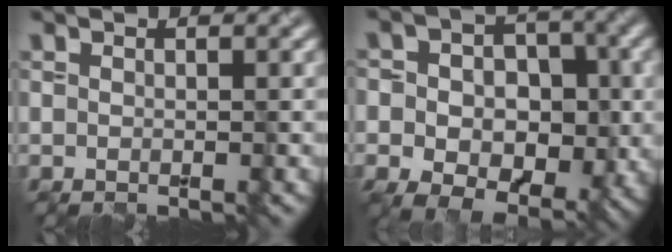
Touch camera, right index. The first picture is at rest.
{"total": 8.6, "force": [-2.2, 6.0, 5.9], "torque": [-0.083, -0.003, -0.027]}